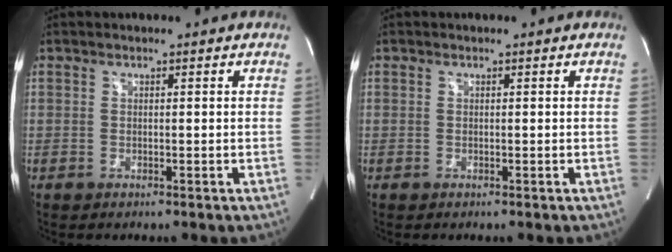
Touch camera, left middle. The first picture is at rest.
{"total": 0.0}